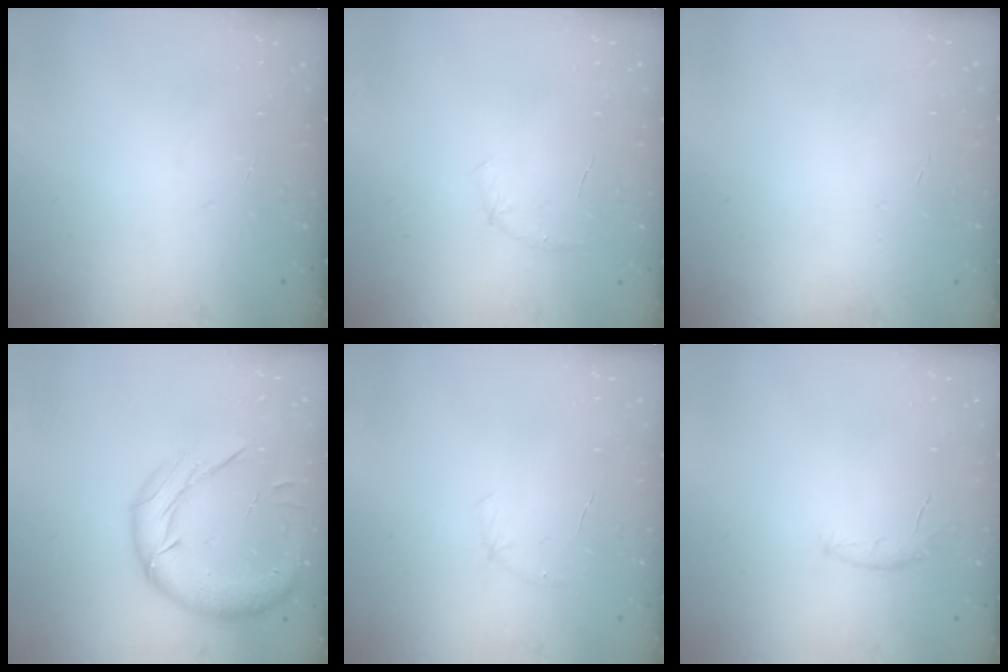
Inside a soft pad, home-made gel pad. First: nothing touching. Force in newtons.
{"total": 4.3, "press": 4.1, "slide": 1.3}
{"total": 0.5, "press": 0.5, "slide": 0.1}
{"total": 16.4, "press": 16.2, "slide": 2.7}
{"total": 3.7, "press": 3.5, "slide": 1.1}
{"total": 6.9, "press": 6.8, "slide": 1.2}